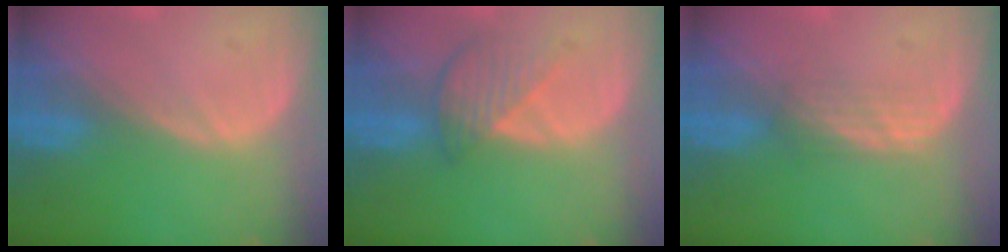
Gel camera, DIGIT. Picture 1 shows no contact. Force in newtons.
{"total": 4.3, "press": 4.0, "slide": 1.6}
{"total": 2.3, "press": 2.2, "slide": 0.3}